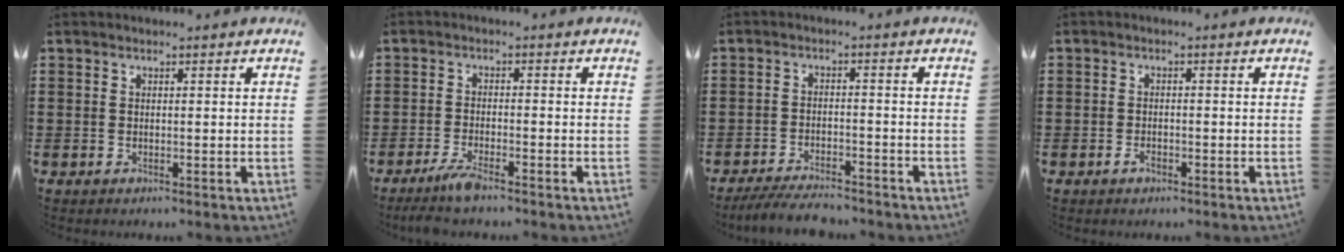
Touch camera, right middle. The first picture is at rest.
{"total": 3.7, "force": [-2.8, 0.4, 2.4], "torque": [-0.059, -0.008, -0.056]}
{"total": 4.7, "force": [-4.4, 0.7, 1.4], "torque": [-0.030, -0.002, -0.088]}
{"total": 1.6, "force": [-1.2, 1.0, 0.6], "torque": [-0.015, 0.000, -0.024]}